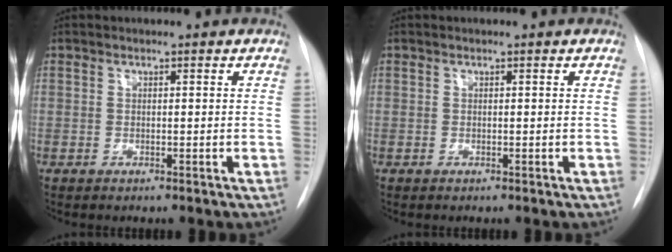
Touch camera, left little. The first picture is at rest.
{"total": 0.0}